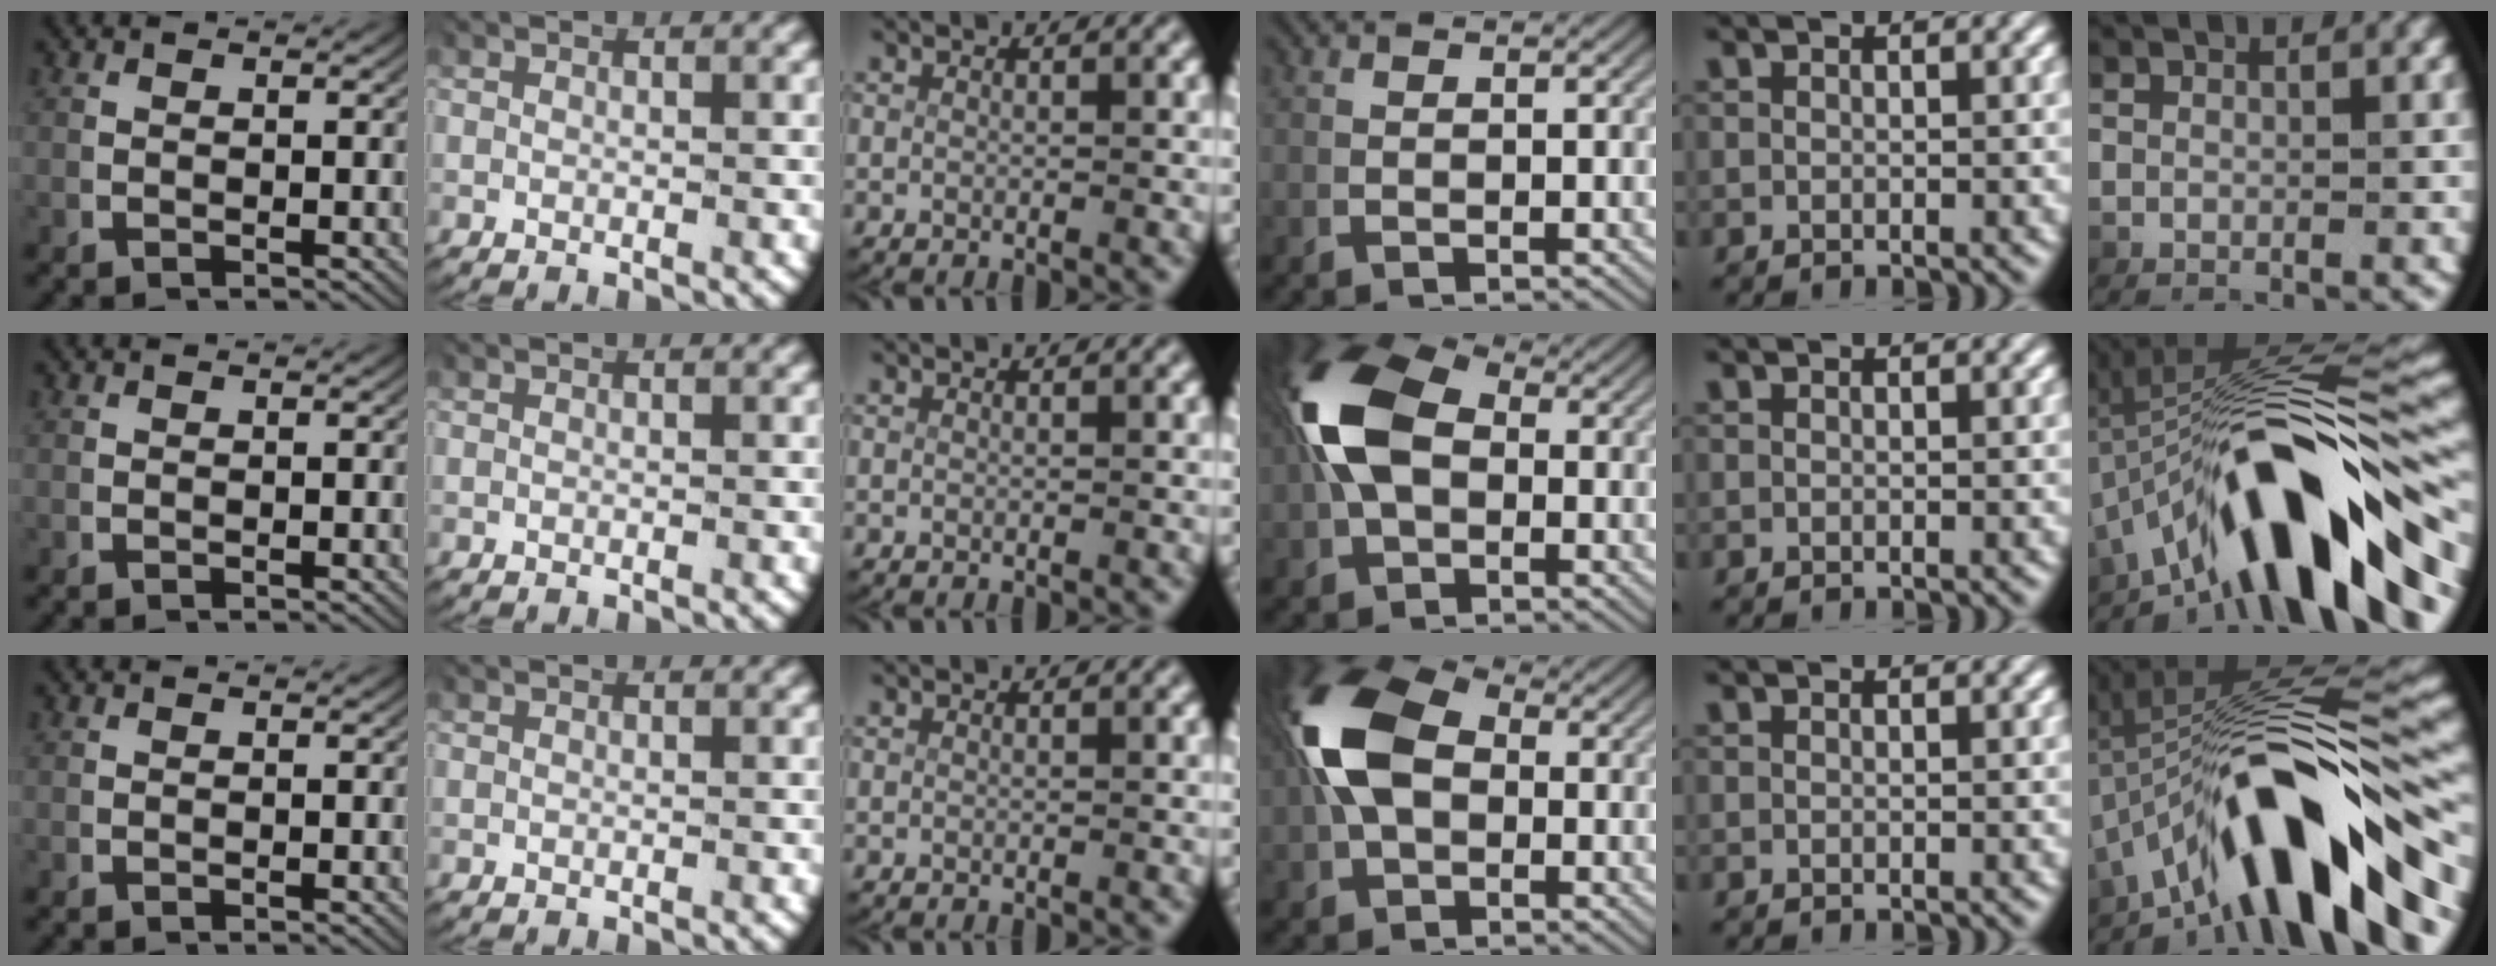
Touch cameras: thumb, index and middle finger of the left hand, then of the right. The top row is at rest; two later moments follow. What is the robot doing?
{"motion": "lift_and_place", "object": "fork"}